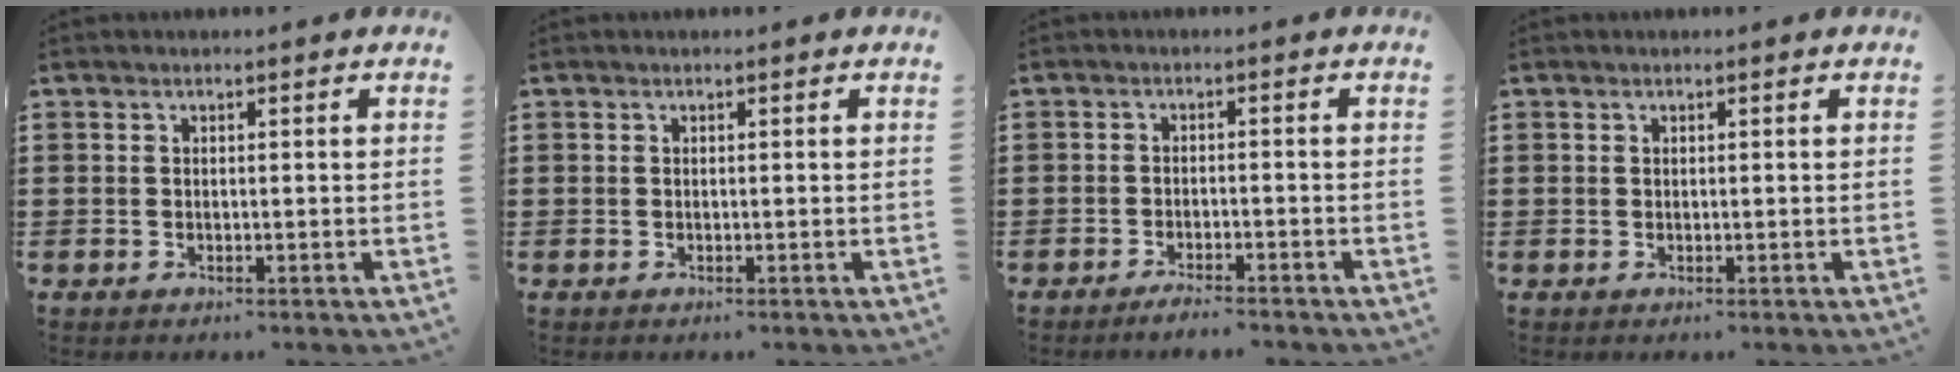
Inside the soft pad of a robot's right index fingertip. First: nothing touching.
{"total": 0.0}
{"total": 2.2, "force": [-2.0, -0.2, 0.7], "torque": [-0.013, -0.001, -0.039]}
{"total": 0.0}